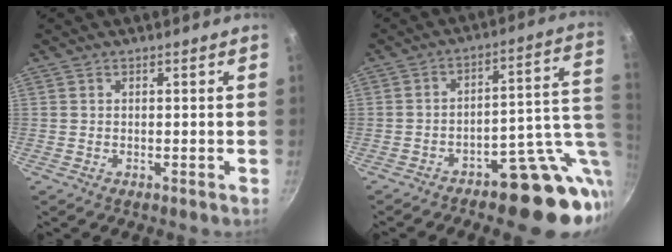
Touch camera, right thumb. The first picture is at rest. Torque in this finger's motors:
{"motor_torque": [2.67, 1.45, 1.61, -1.16, 0.14]}